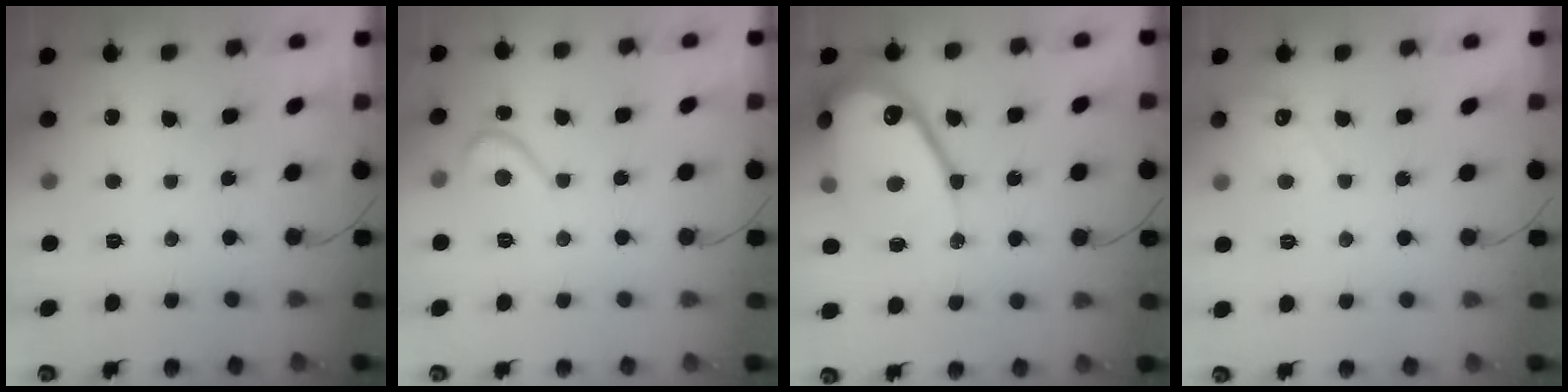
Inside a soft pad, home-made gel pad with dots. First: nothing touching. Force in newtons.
{"total": 2.7, "press": 2.7, "slide": 0.3}
{"total": 16.6, "press": 16.6, "slide": 1.0}
{"total": 2.7, "press": 2.7, "slide": 0.2}